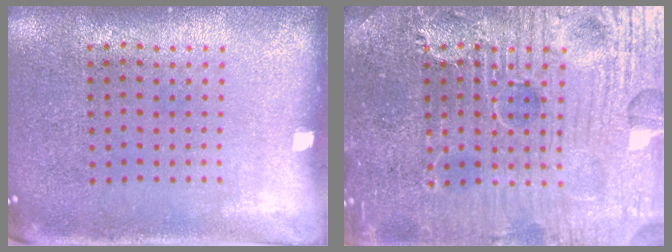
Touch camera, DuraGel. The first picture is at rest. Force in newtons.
{"total": 7.6, "press": 7.6, "slide": 0.9}